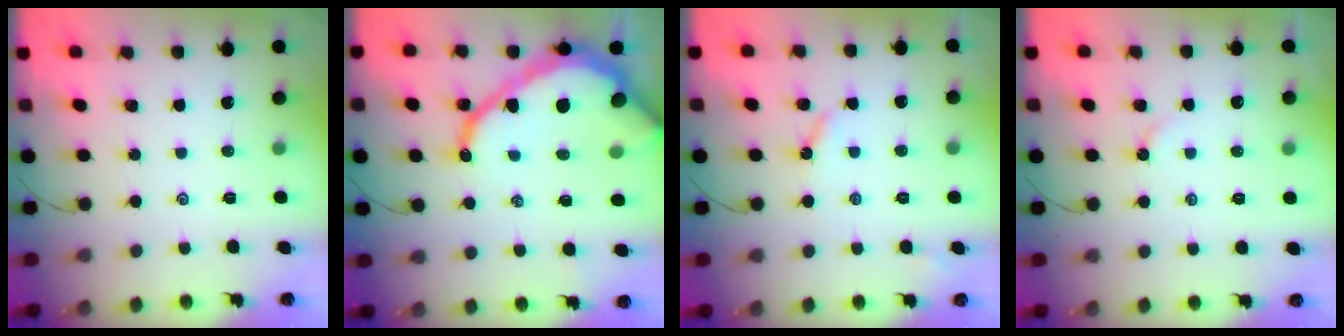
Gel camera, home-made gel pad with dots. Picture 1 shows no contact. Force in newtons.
{"total": 19.6, "press": 19.5, "slide": 1.8}
{"total": 3.4, "press": 3.3, "slide": 0.5}
{"total": 2.1, "press": 2.1, "slide": 0.2}